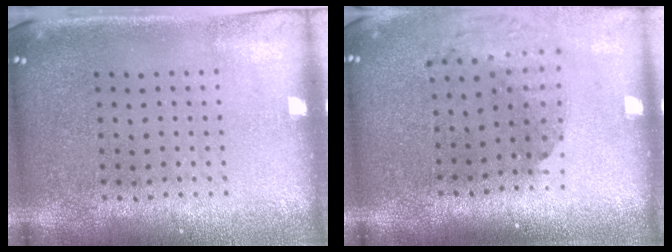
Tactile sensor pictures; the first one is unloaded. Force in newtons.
{"total": 1.8, "press": 1.4, "slide": 1.1}